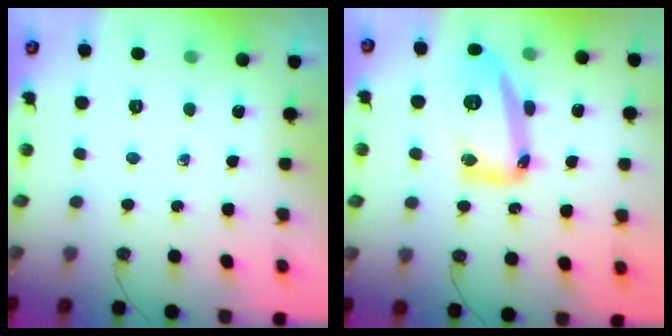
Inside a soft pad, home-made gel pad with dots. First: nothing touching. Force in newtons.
{"total": 15.6, "press": 15.4, "slide": 2.4}